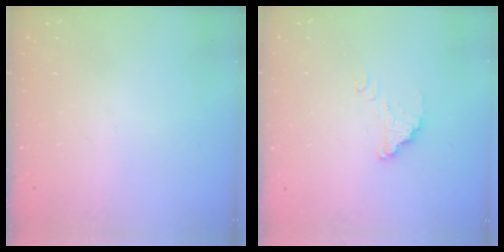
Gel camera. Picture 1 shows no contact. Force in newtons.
{"total": 1.8, "press": 1.8, "slide": 0.0}